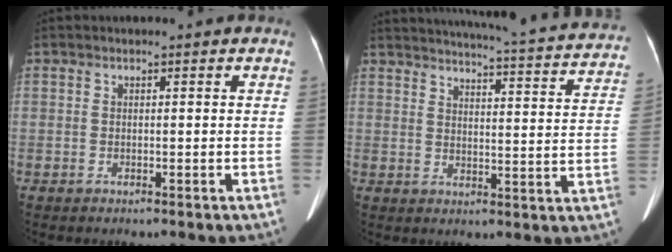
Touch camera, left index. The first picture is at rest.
{"total": 27.0, "force": [25.1, 2.5, 9.6], "torque": [-0.146, -0.060, 0.294]}